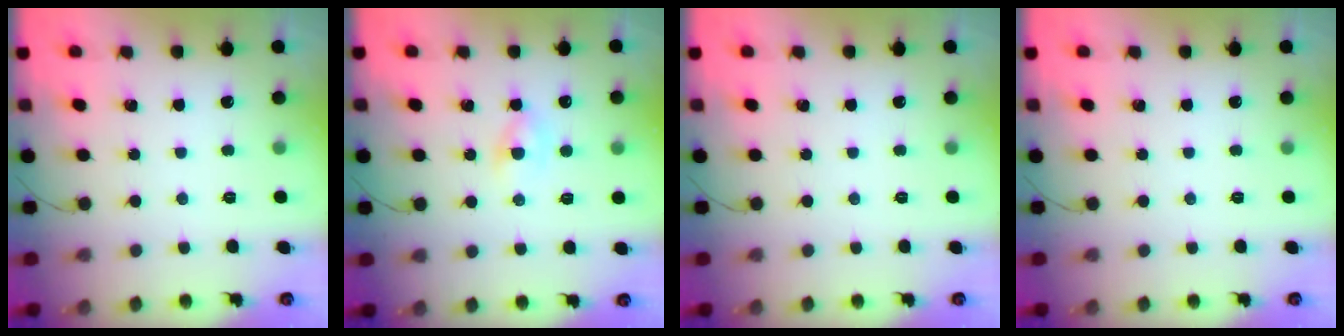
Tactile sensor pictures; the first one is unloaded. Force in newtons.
{"total": 2.9, "press": 2.7, "slide": 1.0}
{"total": 0.0}
{"total": 0.0}